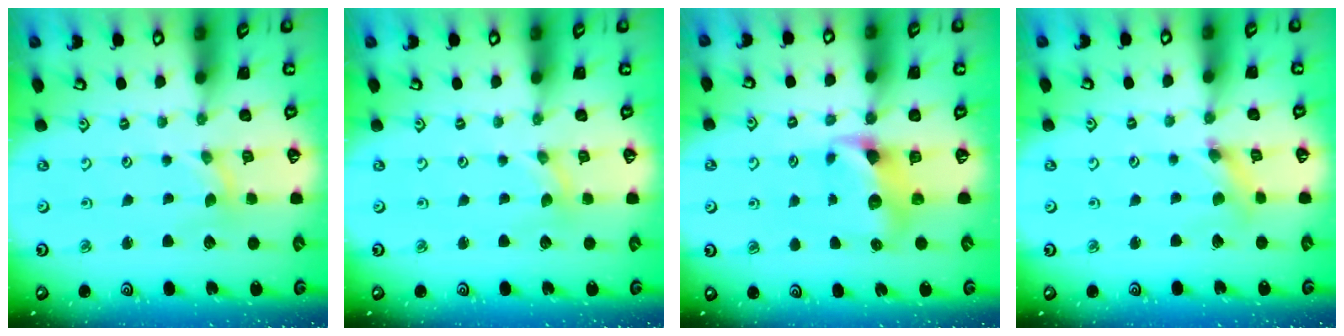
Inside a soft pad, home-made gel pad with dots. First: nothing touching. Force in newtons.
{"total": 0.0}
{"total": 7.3, "press": 7.2, "slide": 0.7}
{"total": 2.0, "press": 2.0, "slide": 0.1}